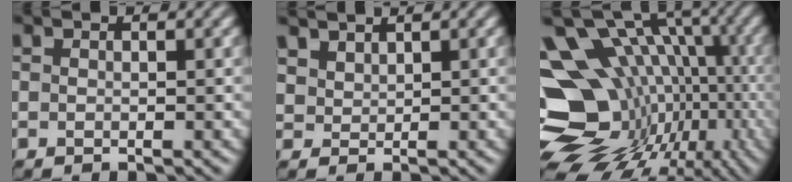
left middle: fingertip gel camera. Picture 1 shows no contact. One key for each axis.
{"total": 2.2, "fx": 2.0, "fy": 0.9, "fz": 0.4, "tx": -0.016, "ty": -0.005, "tz": 0.054}
{"total": 17.9, "fx": -2.6, "fy": 14.0, "fz": 11.0, "tx": -0.190, "ty": 0.004, "tz": -0.011}